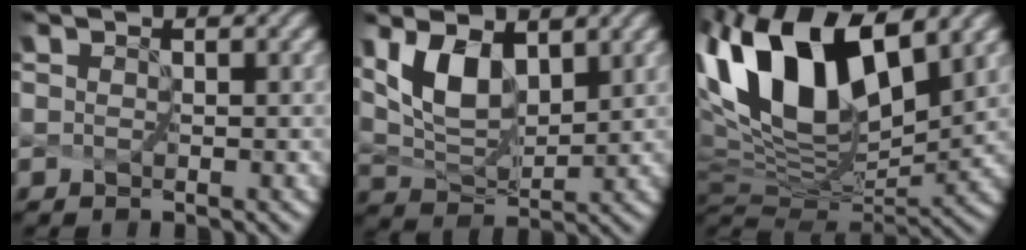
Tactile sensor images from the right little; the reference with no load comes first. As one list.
[{"total": 4.0, "force": [2.2, 1.7, 2.9], "torque": [-0.061, -0.012, 0.052]}, {"total": 14.6, "force": [6.0, 6.8, 11.5], "torque": [-0.228, 0.015, 0.118]}]